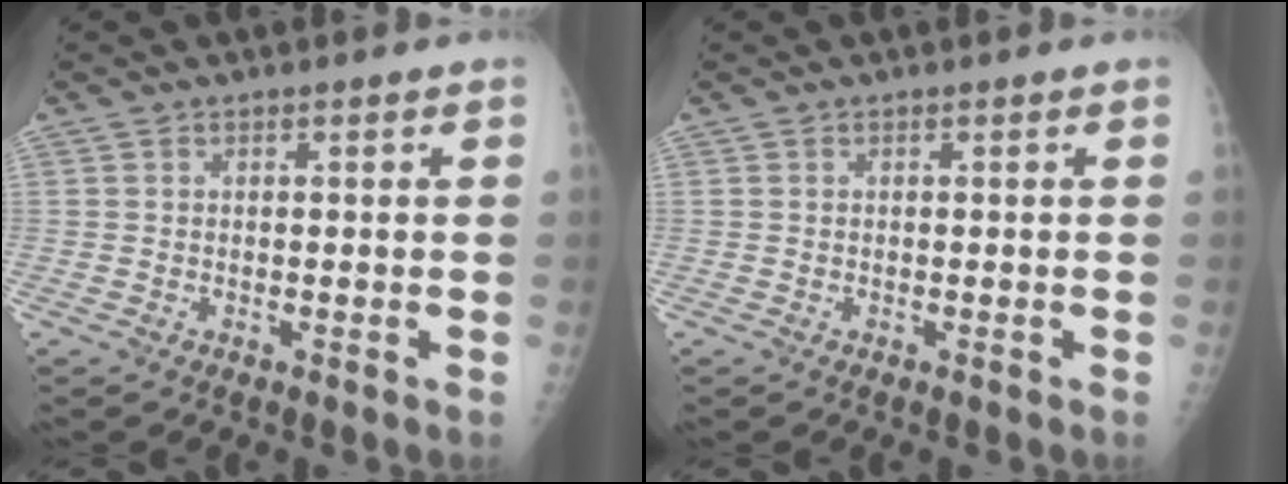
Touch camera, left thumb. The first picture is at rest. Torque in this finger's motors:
{"motor_torque": [0.00, 0.00, 0.00, 0.00, 0.00]}